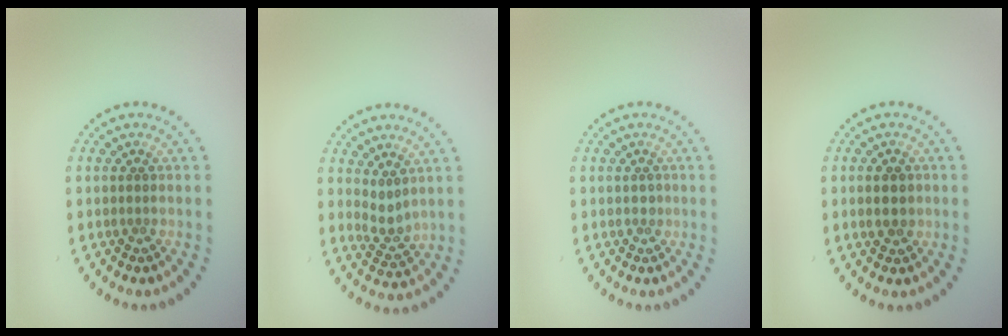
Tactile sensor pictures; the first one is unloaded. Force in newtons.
{"total": 1.7, "press": 1.4, "slide": 1.0}
{"total": 0.6, "press": 0.4, "slide": 0.3}
{"total": 2.1, "press": 2.1, "slide": 0.1}